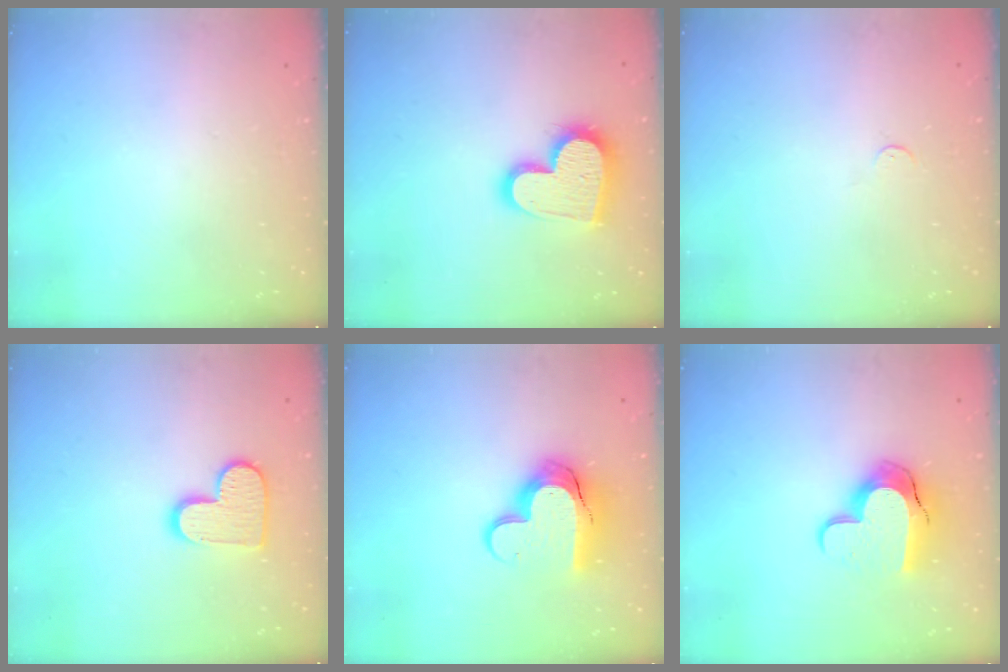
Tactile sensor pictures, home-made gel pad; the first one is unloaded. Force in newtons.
{"total": 16.7, "press": 16.7, "slide": 1.0}
{"total": 3.2, "press": 3.2, "slide": 0.2}
{"total": 11.7, "press": 11.6, "slide": 0.6}
{"total": 14.0, "press": 13.9, "slide": 0.7}
{"total": 12.9, "press": 12.9, "slide": 0.9}